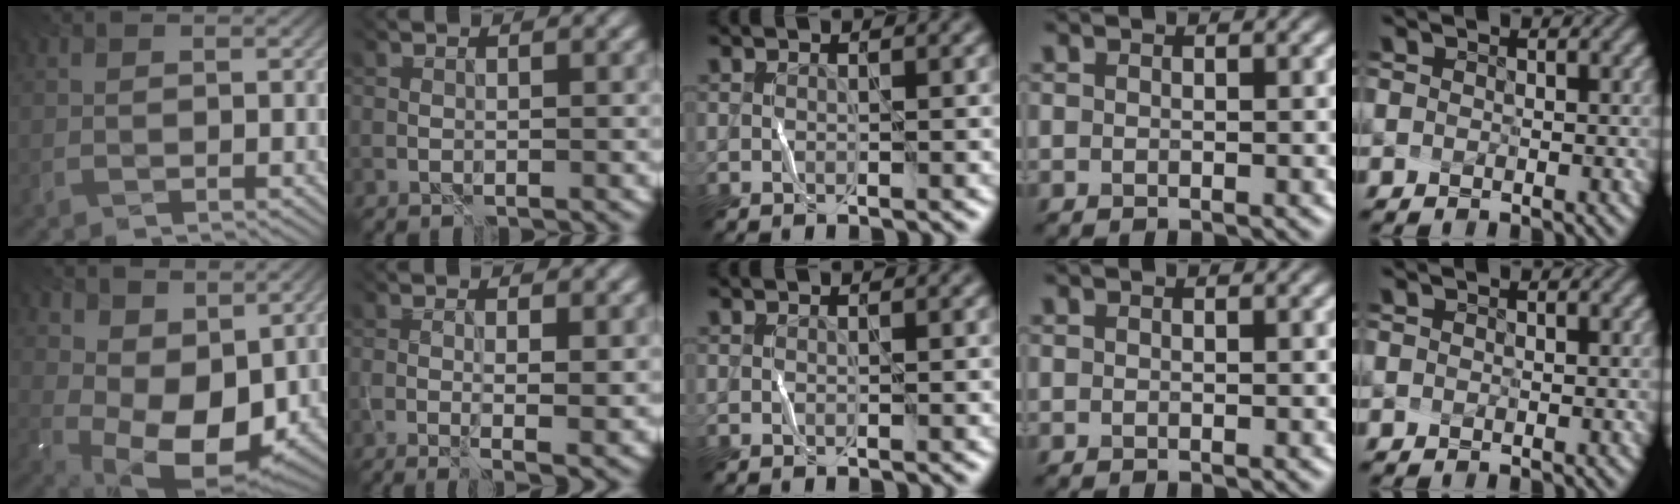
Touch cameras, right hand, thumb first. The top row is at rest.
{"thumb": {"total": 10.8, "force": [3.8, 6.6, 7.7], "torque": [-0.150, -0.016, 0.076]}, "index": {"total": 3.0, "force": [-0.1, 0.8, 2.9], "torque": [-0.049, -0.012, 0.003]}}